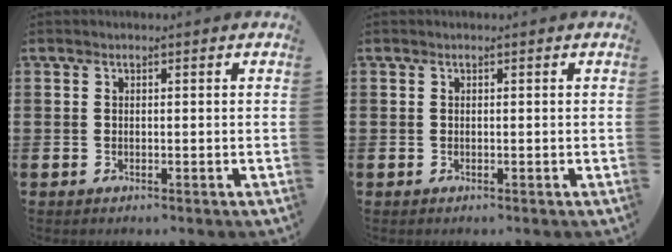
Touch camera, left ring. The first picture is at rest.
{"total": 0.0}